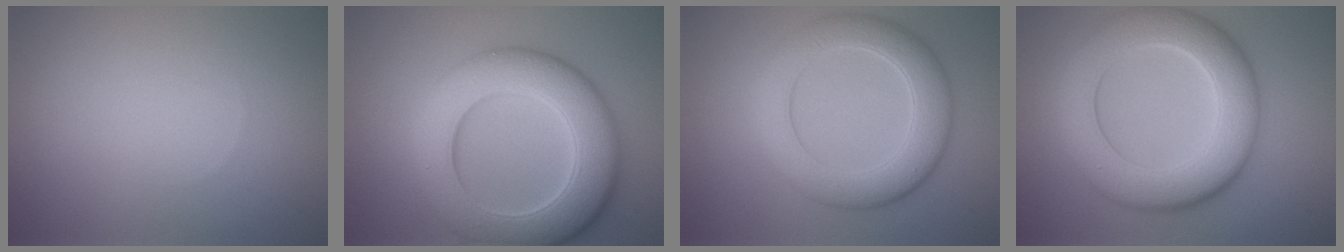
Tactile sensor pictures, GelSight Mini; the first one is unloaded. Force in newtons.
{"total": 10.4, "press": 10.4, "slide": 0.2}
{"total": 6.1, "press": 6.1, "slide": 0.5}
{"total": 9.4, "press": 9.4, "slide": 0.5}